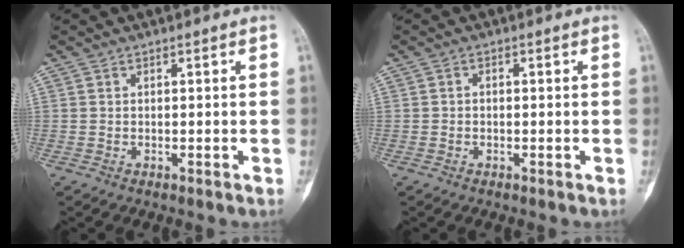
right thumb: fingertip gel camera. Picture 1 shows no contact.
{"total": 0.7, "force": [-0.1, 0.5, 0.5], "torque": [-0.006, 0.002, -0.006]}